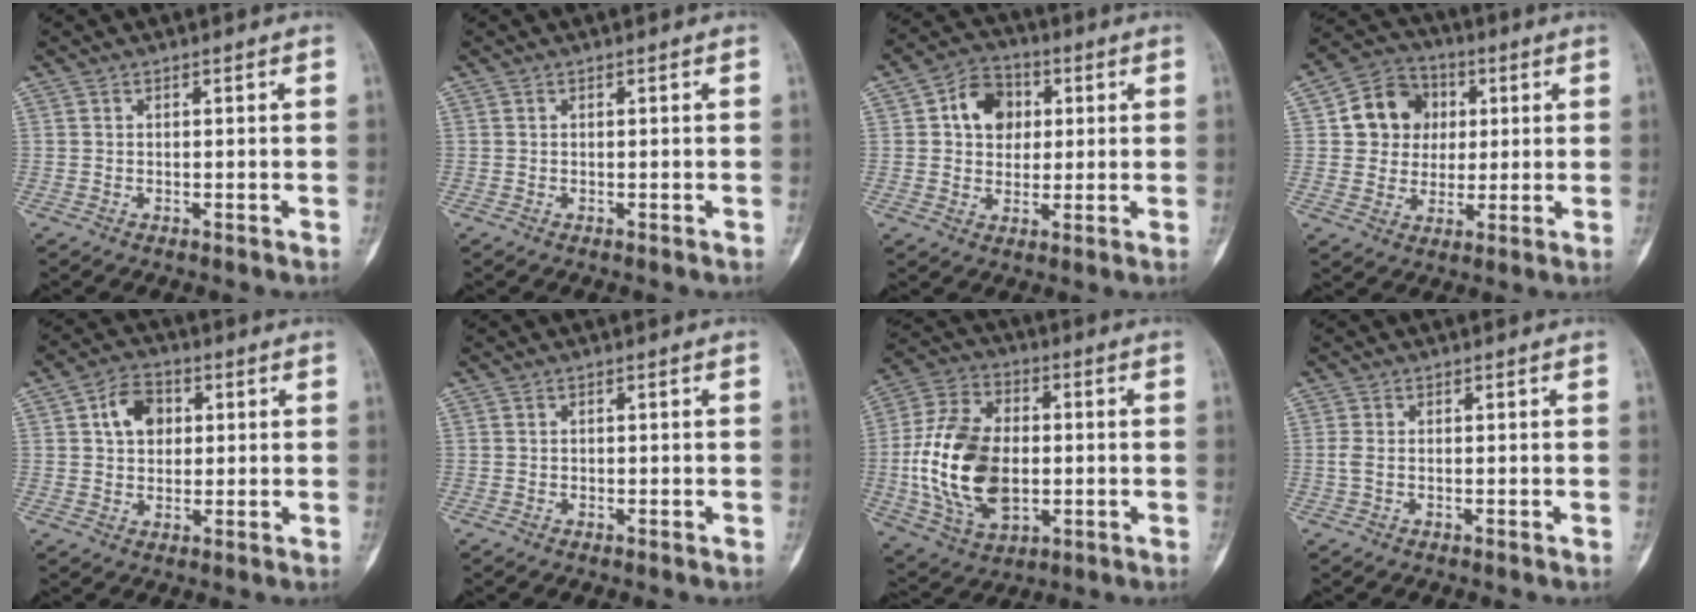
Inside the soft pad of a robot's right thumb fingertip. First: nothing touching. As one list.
[{"total": 0.0}, {"total": 9.2, "force": [2.1, 7.3, 5.1], "torque": [-0.046, 0.006, 0.027]}, {"total": 11.2, "force": [2.4, 10.0, 4.5], "torque": [-0.030, 0.003, 0.035]}, {"total": 7.3, "force": [1.9, 5.3, 4.6], "torque": [-0.055, 0.006, 0.027]}, {"total": 0.0}, {"total": 20.4, "force": [-1.4, 13.0, 15.7], "torque": [-0.287, 0.006, -0.017]}, {"total": 1.4, "force": [-0.1, 0.7, 1.2], "torque": [-0.035, -0.001, -0.001]}]